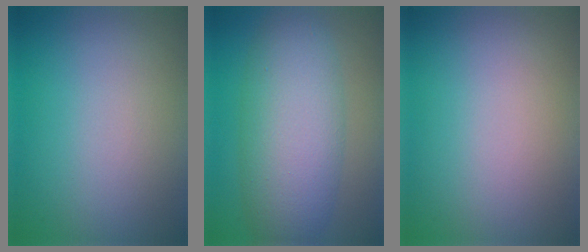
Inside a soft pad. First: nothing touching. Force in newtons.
{"total": 8.1, "press": 8.1, "slide": 0.1}
{"total": 0.0}